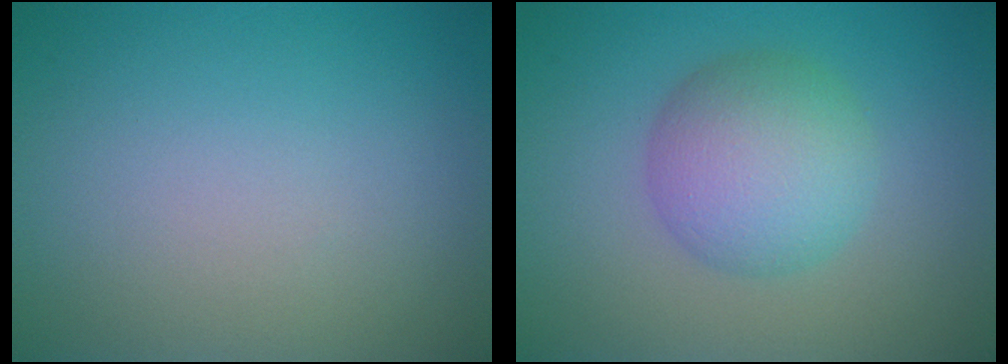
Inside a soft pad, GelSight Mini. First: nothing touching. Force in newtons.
{"total": 5.5, "press": 5.5, "slide": 0.1}